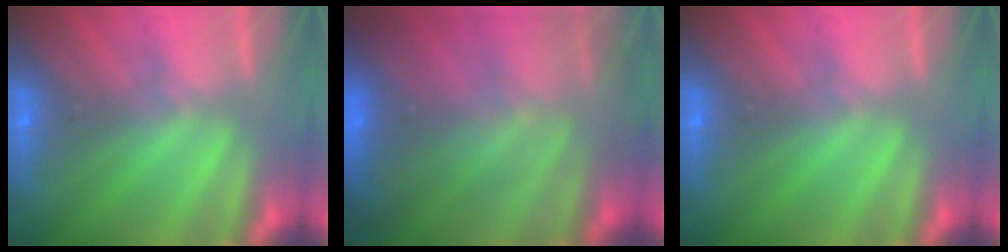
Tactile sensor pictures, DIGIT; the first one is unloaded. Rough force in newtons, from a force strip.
{"total": 5.8}
{"total": 0.0}